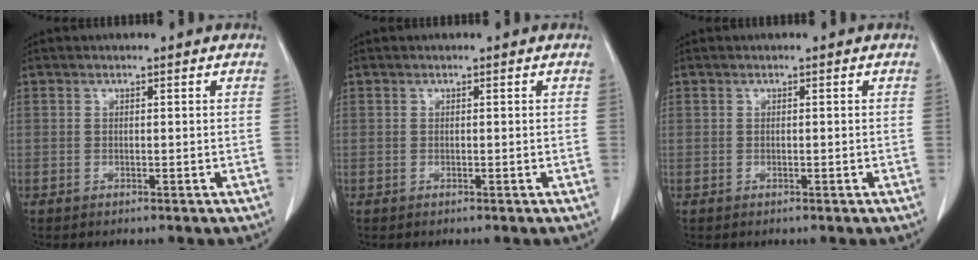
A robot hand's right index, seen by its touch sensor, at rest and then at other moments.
{"total": 0.0}
{"total": 0.0}